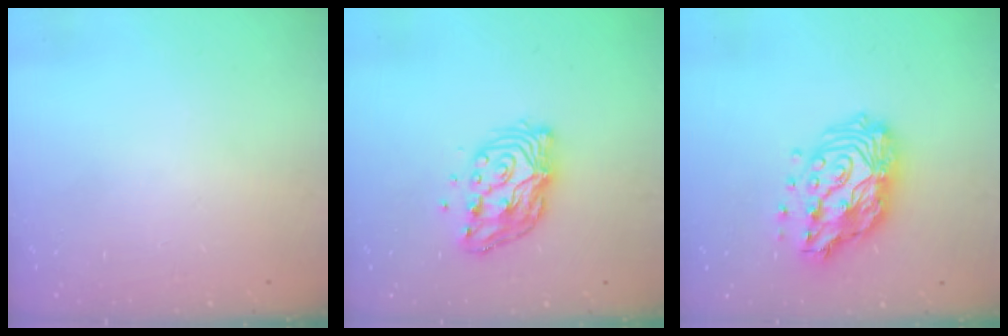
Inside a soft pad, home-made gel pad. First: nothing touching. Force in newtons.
{"total": 13.8, "press": 13.7, "slide": 1.6}
{"total": 16.8, "press": 16.7, "slide": 1.6}